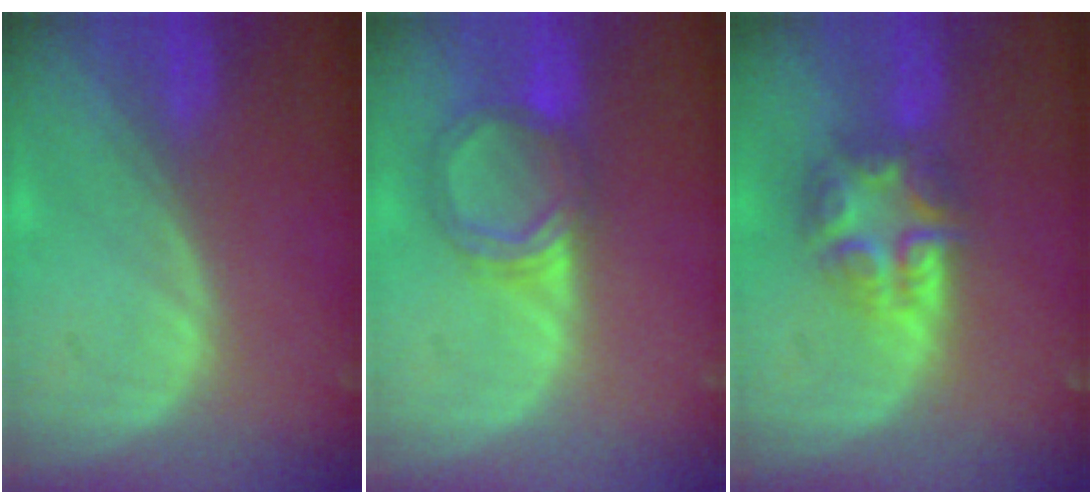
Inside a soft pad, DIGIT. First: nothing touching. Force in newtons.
{"total": 5.5, "press": 5.5, "slide": 0.5}
{"total": 7.8, "press": 6.7, "slide": 4.1}